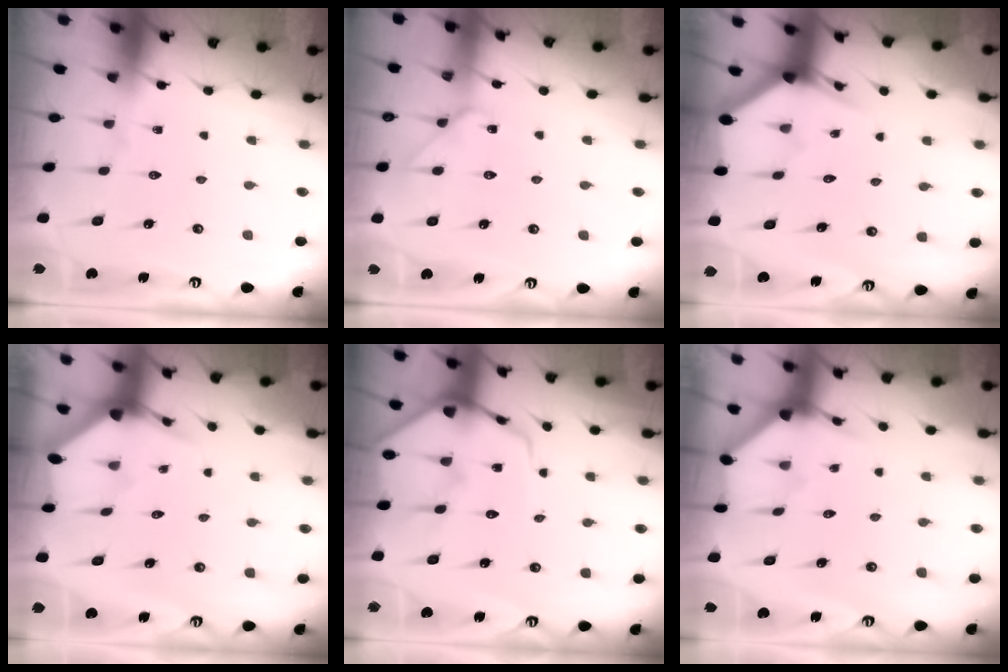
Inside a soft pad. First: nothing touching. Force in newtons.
{"total": 4.1, "press": 4.1, "slide": 0.6}
{"total": 3.0, "press": 3.0, "slide": 0.1}
{"total": 3.2, "press": 3.2, "slide": 0.3}
{"total": 8.5, "press": 8.5, "slide": 0.8}
{"total": 4.8, "press": 4.7, "slide": 0.3}